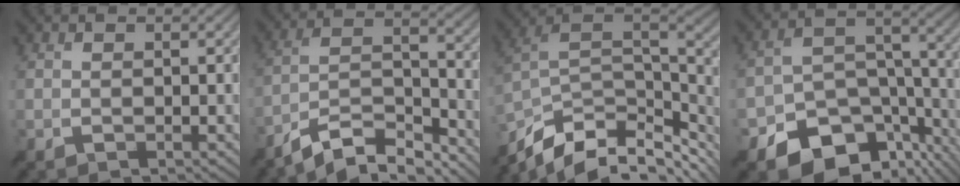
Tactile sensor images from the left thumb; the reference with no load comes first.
{"total": 9.7, "force": [-8.1, 2.2, 4.8], "torque": [-0.087, 0.009, -0.154]}
{"total": 14.7, "force": [-9.0, 7.2, 9.0], "torque": [-0.214, -0.028, -0.142]}
{"total": 15.7, "force": [-10.5, 9.5, 6.6], "torque": [-0.135, -0.049, -0.144]}